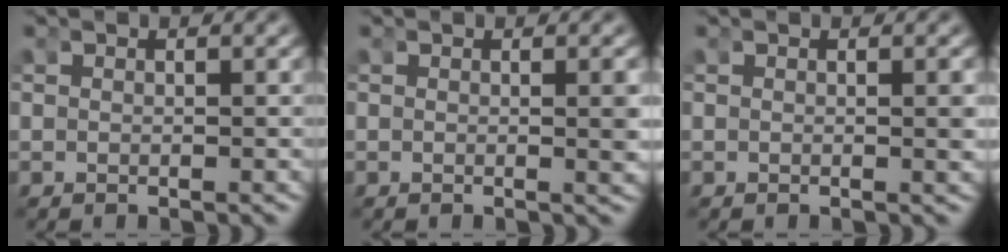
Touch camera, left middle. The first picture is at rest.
{"total": 0.9, "force": [0.0, -0.2, 0.8], "torque": [-0.004, -0.003, 0.000]}
{"total": 0.5, "force": [0.0, -0.2, 0.5], "torque": [-0.001, -0.002, 0.000]}